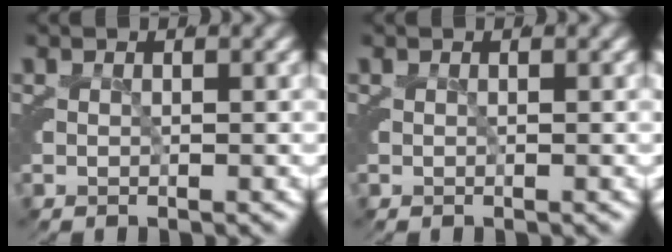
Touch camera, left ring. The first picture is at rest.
{"total": 0.0}